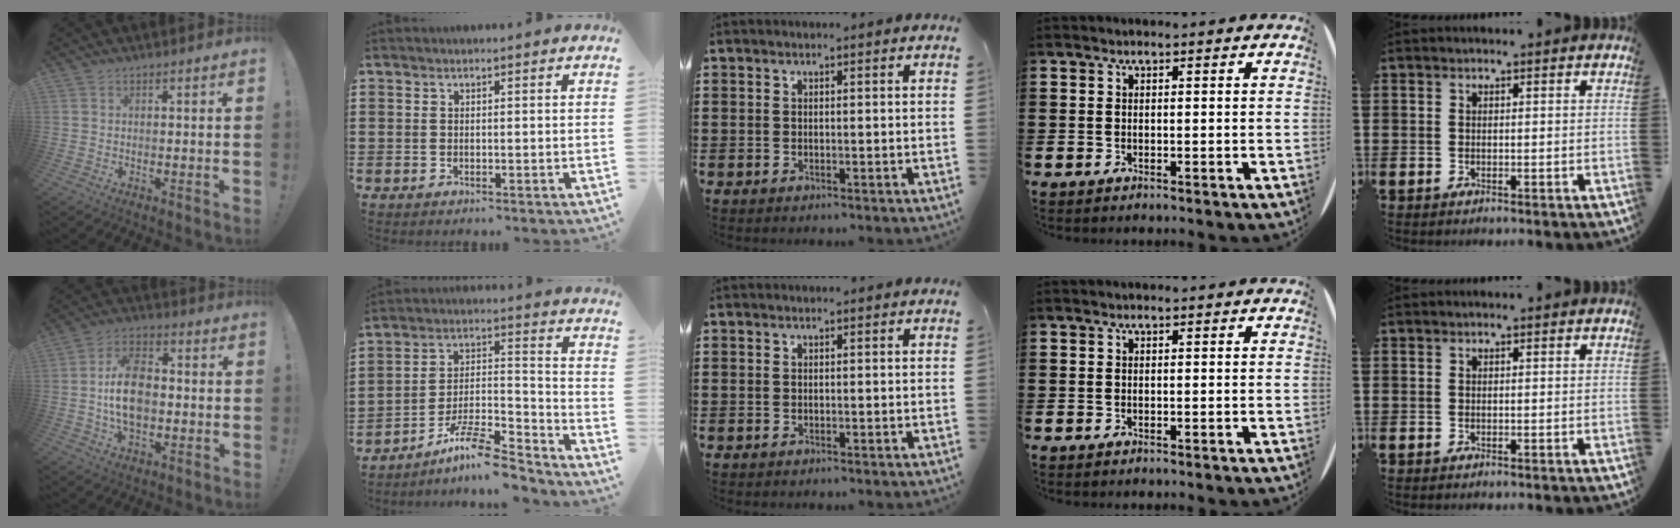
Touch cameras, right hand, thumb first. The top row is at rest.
{"thumb": {"total": 13.4, "force": [-1.5, 8.9, 9.9], "torque": [-0.190, 0.011, -0.029]}, "index": {"total": 10.8, "force": [-8.8, 1.9, 5.9], "torque": [-0.100, 0.025, -0.167]}}